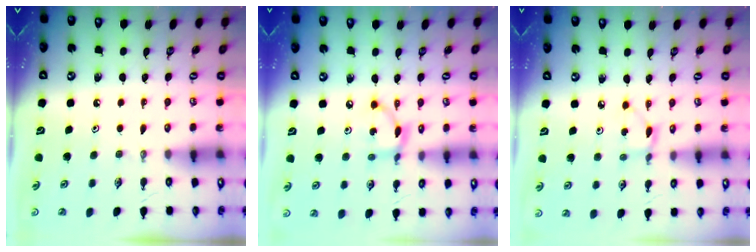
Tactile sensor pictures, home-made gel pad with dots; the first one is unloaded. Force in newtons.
{"total": 6.4, "press": 6.4, "slide": 0.2}
{"total": 2.7, "press": 2.7, "slide": 0.2}